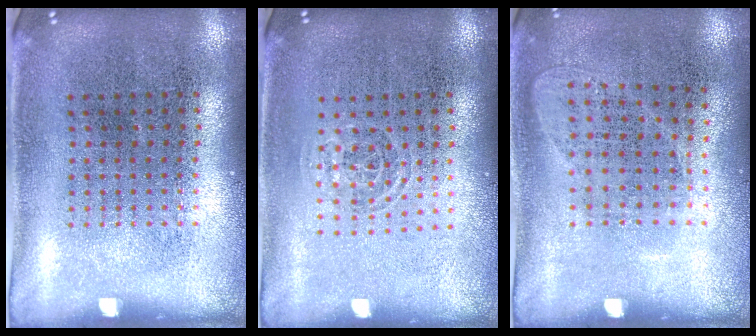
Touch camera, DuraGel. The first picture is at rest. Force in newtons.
{"total": 0.7, "press": 0.5, "slide": 0.6}
{"total": 1.0, "press": 0.9, "slide": 0.5}